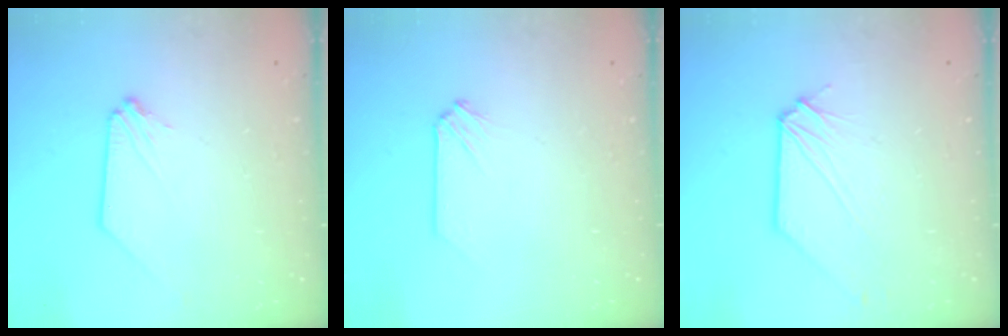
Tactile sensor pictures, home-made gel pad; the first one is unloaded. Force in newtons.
{"total": 0.0}
{"total": 1.1, "press": 1.1, "slide": 0.1}